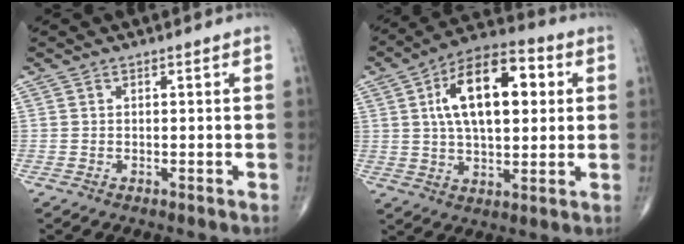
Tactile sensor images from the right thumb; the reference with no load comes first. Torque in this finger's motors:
{"motor_torque": [0.34, 3.47, 1.24, 0.50, 0.14]}